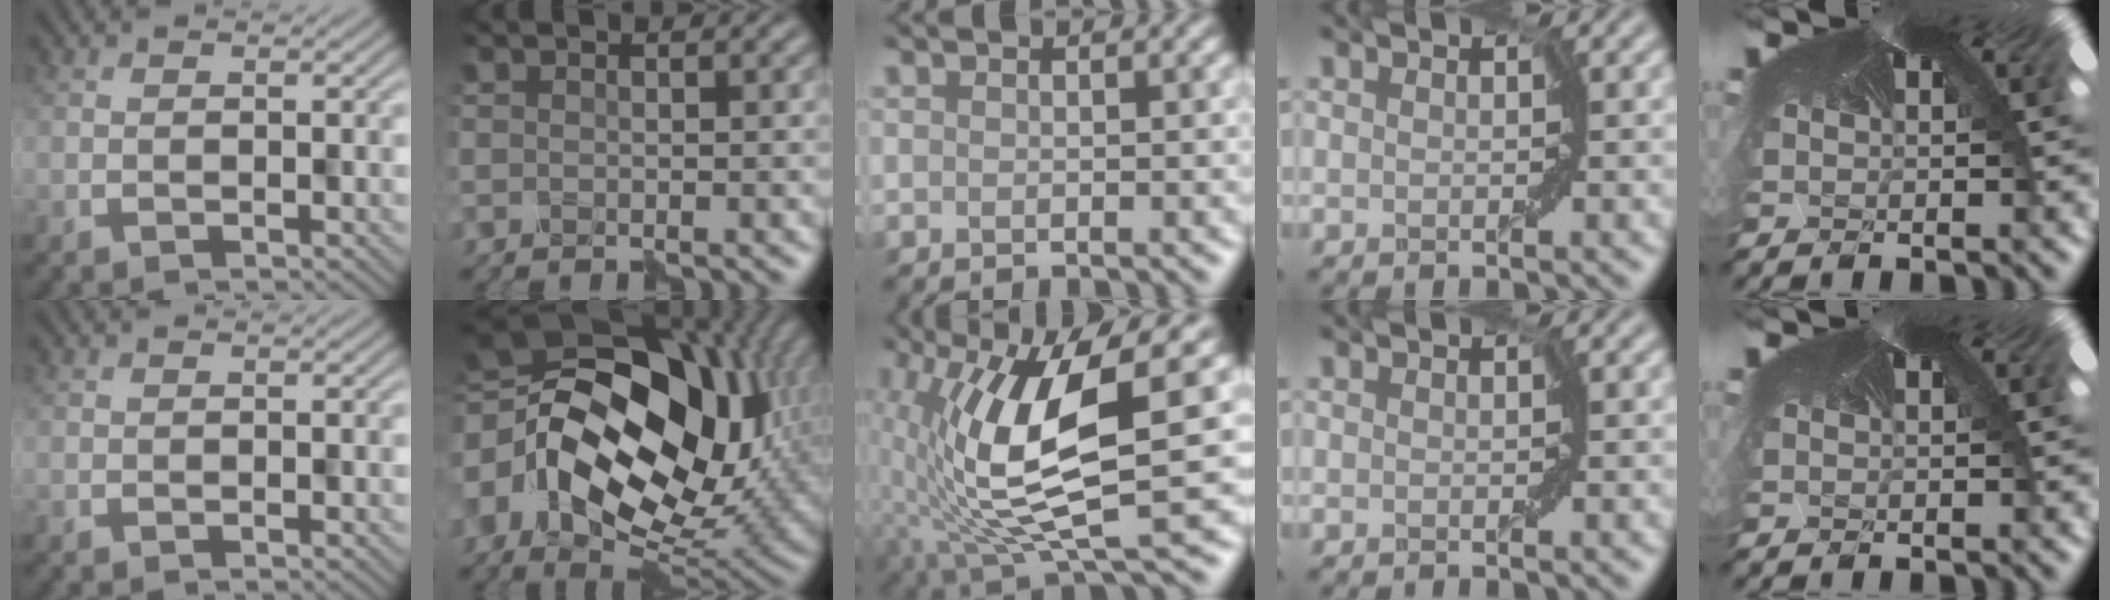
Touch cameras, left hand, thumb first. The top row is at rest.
{"index": {"total": 18.3, "force": [0.6, 11.9, 13.8], "torque": [-0.256, -0.002, 0.018]}, "middle": {"total": 10.4, "force": [1.0, 2.9, 10.0], "torque": [-0.204, -0.016, 0.018]}}